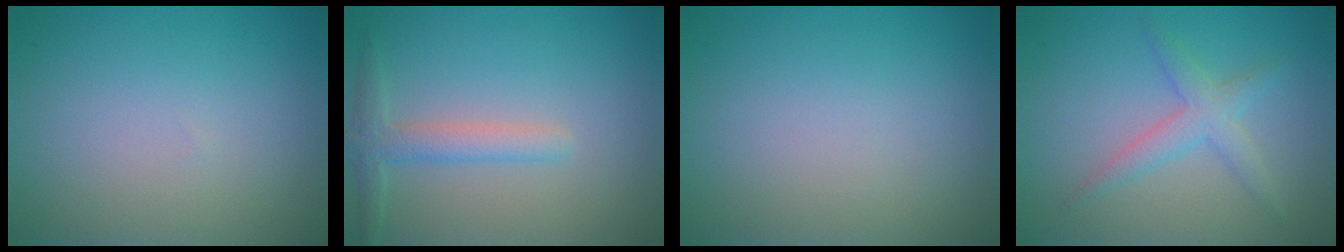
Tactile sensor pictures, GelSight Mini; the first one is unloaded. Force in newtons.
{"total": 2.4, "press": 2.4, "slide": 0.2}
{"total": 0.0}
{"total": 2.5, "press": 2.5, "slide": 0.1}